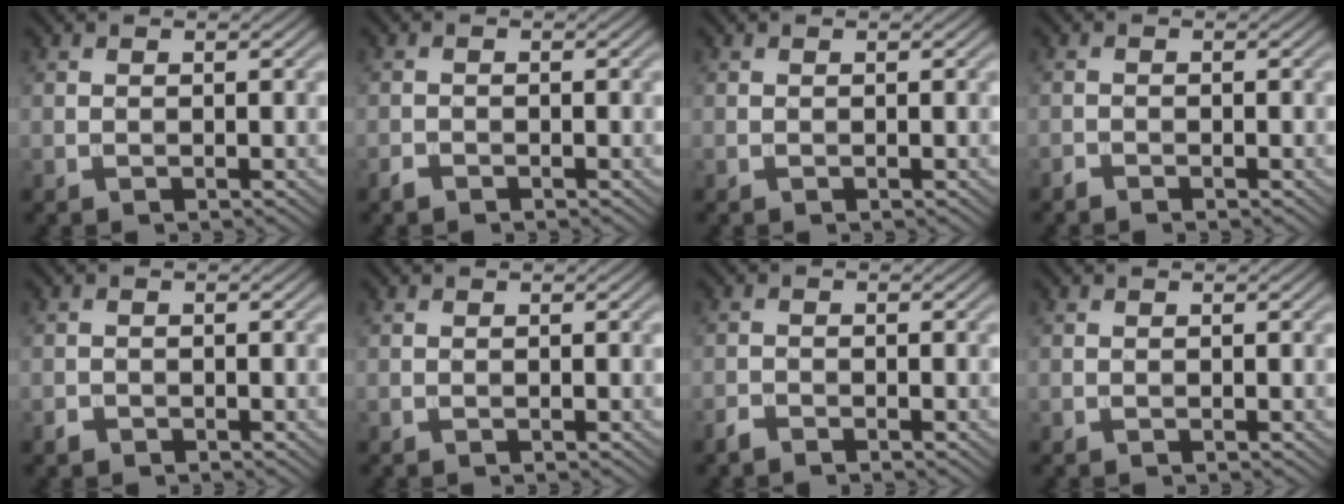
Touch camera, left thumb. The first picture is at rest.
{"total": 0.9, "force": [-0.8, 0.4, 0.3], "torque": [-0.005, -0.001, -0.018]}
{"total": 0.0}
{"total": 0.8, "force": [-0.7, 0.0, 0.2], "torque": [-0.002, 0.000, -0.018]}
{"total": 0.9, "force": [-0.7, 0.6, 0.2], "torque": [-0.004, -0.002, -0.014]}
{"total": 0.0}
{"total": 1.2, "force": [-1.1, 0.3, 0.4], "torque": [-0.010, -0.001, -0.027]}
{"total": 0.0}